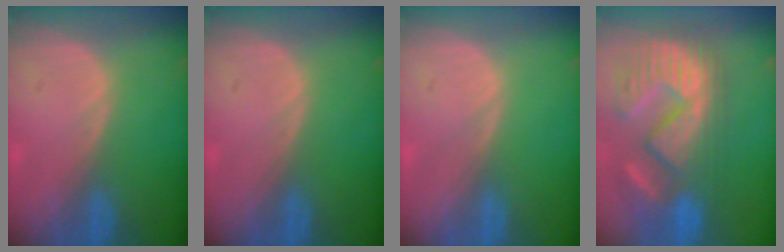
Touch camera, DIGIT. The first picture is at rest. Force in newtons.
{"total": 0.0}
{"total": 0.0}
{"total": 12.7, "press": 11.9, "slide": 4.5}